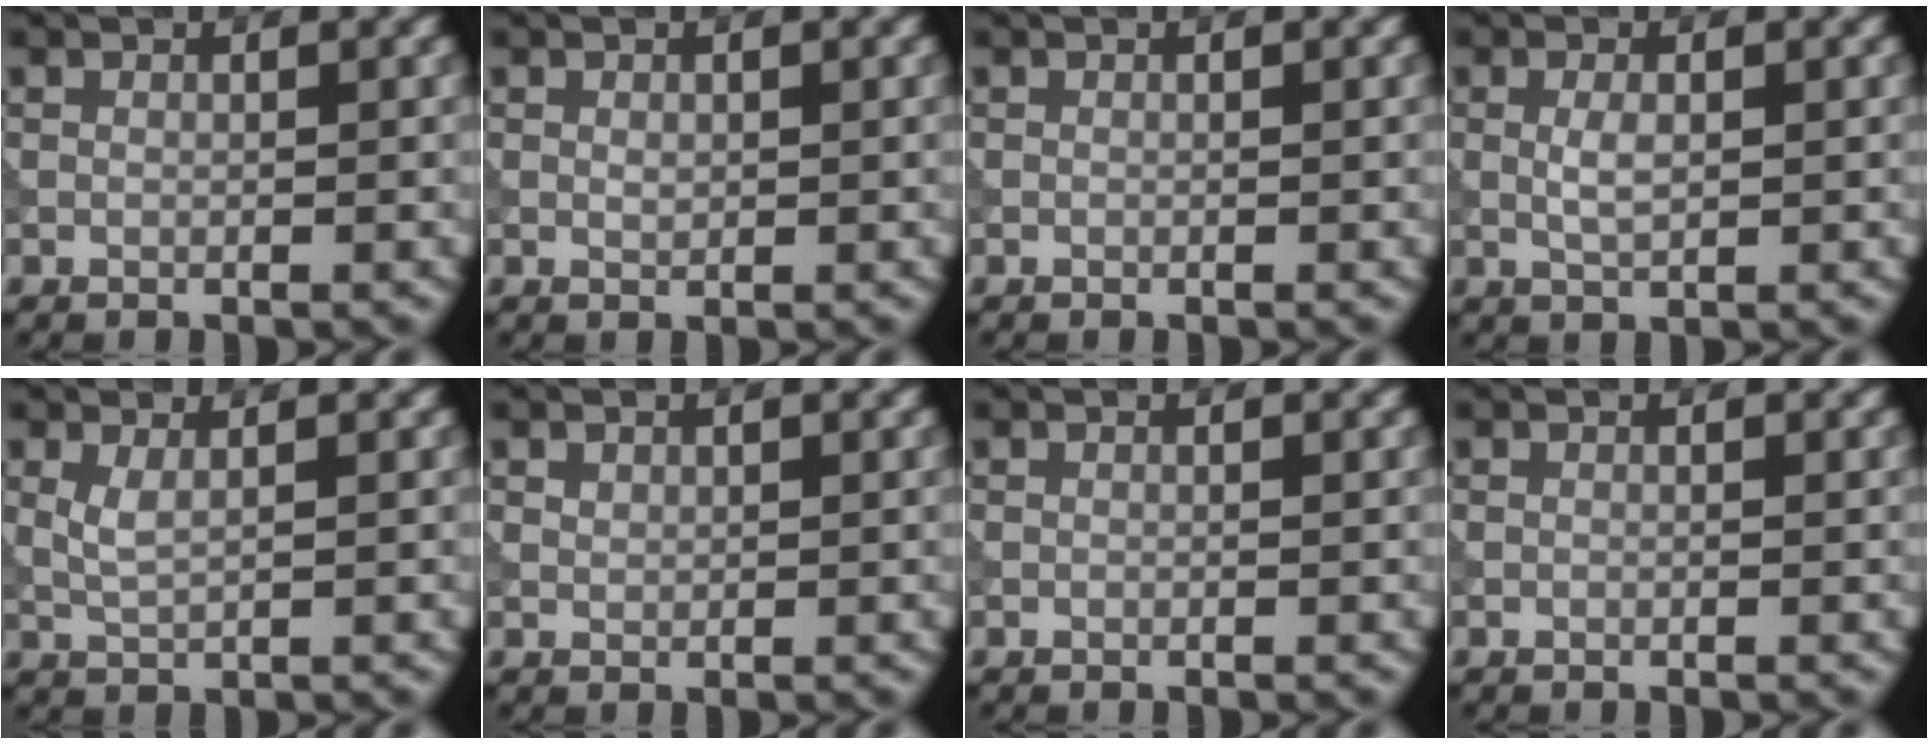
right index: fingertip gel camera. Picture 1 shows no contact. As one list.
[{"total": 0.7, "force": [0.1, 0.5, 0.5], "torque": [-0.008, -0.001, 0.004]}, {"total": 0.0}, {"total": 1.8, "force": [0.2, 0.8, 1.6], "torque": [-0.038, 0.000, 0.005]}, {"total": 1.6, "force": [0.6, 0.4, 1.4], "torque": [-0.036, -0.001, 0.016]}, {"total": 0.7, "force": [0.5, 0.5, 0.2], "torque": [-0.005, 0.000, 0.013]}, {"total": 0.0}, {"total": 0.0}]